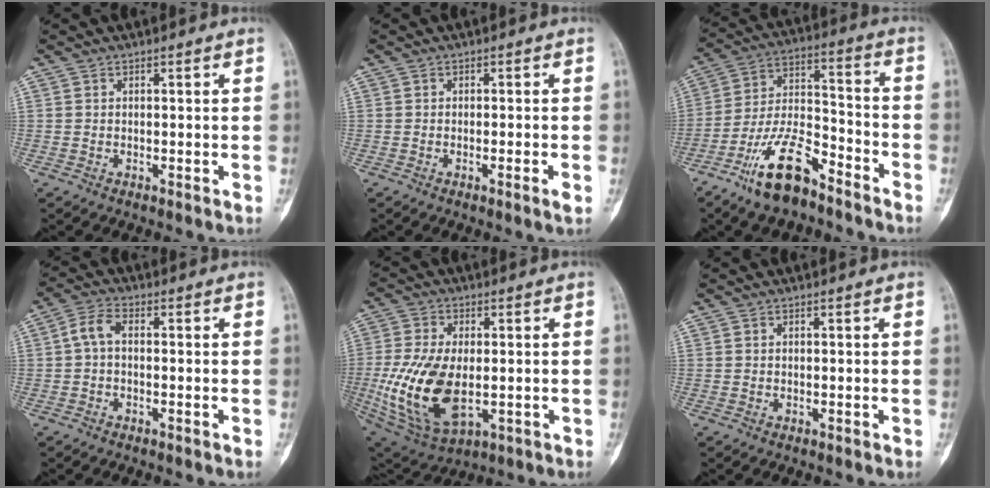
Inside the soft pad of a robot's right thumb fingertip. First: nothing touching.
{"total": 1.9, "force": [-0.7, 0.0, 1.7], "torque": [-0.035, -0.004, -0.013]}
{"total": 14.7, "force": [-9.9, 5.5, 9.3], "torque": [-0.170, 0.072, -0.188]}
{"total": 3.9, "force": [-0.1, 2.0, 3.3], "torque": [-0.068, 0.013, -0.009]}
{"total": 17.0, "force": [-1.9, 9.4, 14.0], "torque": [-0.285, -0.012, -0.015]}
{"total": 0.0}